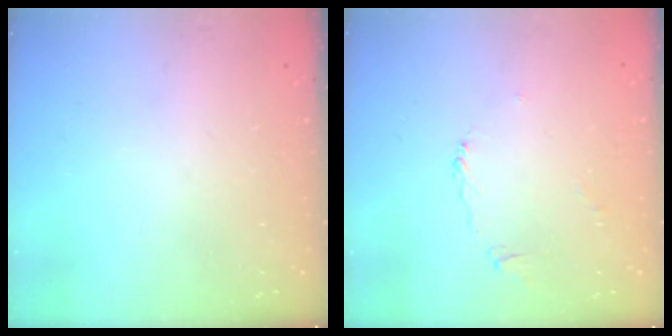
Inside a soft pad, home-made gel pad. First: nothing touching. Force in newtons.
{"total": 2.4, "press": 2.3, "slide": 0.7}